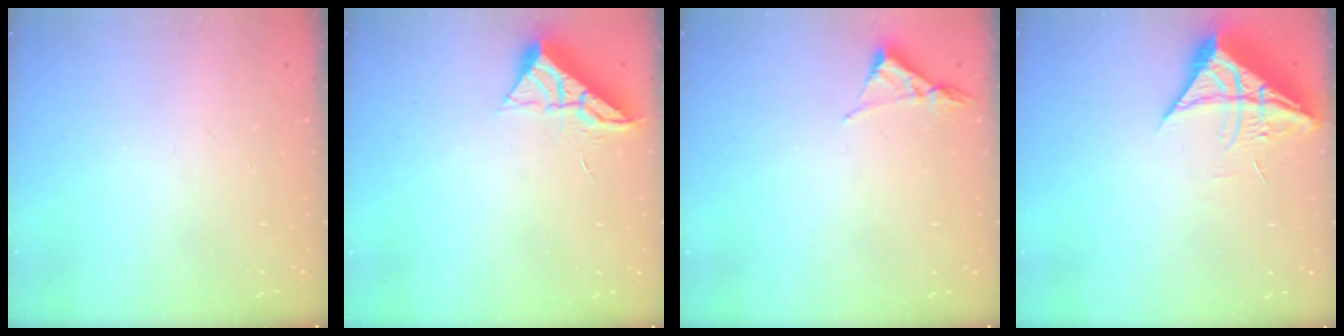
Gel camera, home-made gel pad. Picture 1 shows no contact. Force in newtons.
{"total": 6.9, "press": 6.9, "slide": 0.5}
{"total": 3.1, "press": 3.1, "slide": 0.5}
{"total": 9.4, "press": 9.3, "slide": 1.0}